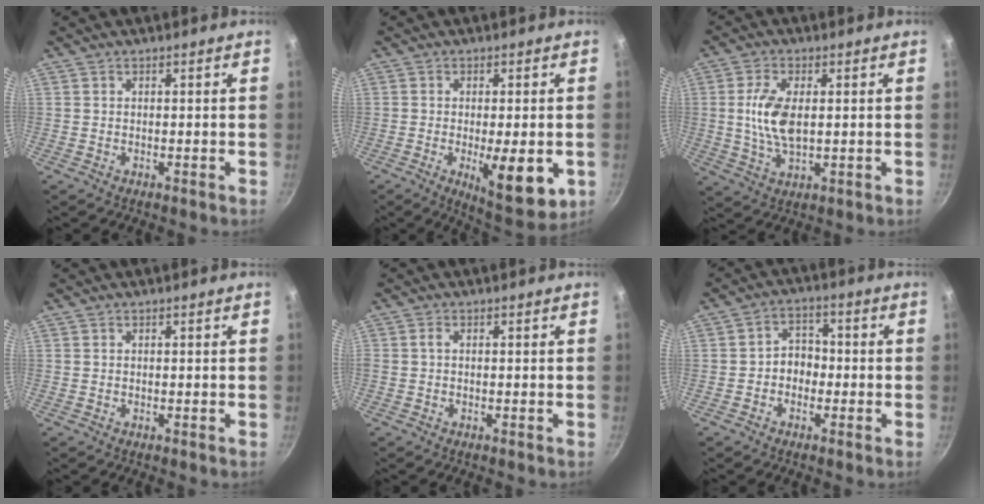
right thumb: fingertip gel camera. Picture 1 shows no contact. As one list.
[{"total": 11.3, "force": [-2.9, 3.9, 10.3], "torque": [-0.138, -0.021, -0.033]}, {"total": 8.6, "force": [0.7, 4.2, 7.5], "torque": [-0.158, -0.007, 0.017]}, {"total": 0.0}, {"total": 0.9, "force": [0.0, 0.3, 0.9], "torque": [-0.020, 0.000, -0.002]}, {"total": 5.0, "force": [-1.2, 4.1, 2.7], "torque": [-0.015, 0.024, -0.031]}]